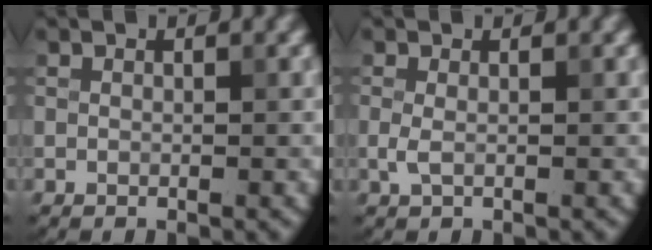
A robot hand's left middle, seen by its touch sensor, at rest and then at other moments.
{"total": 1.0, "force": [0.0, 0.4, 1.0], "torque": [-0.024, -0.002, -0.003]}